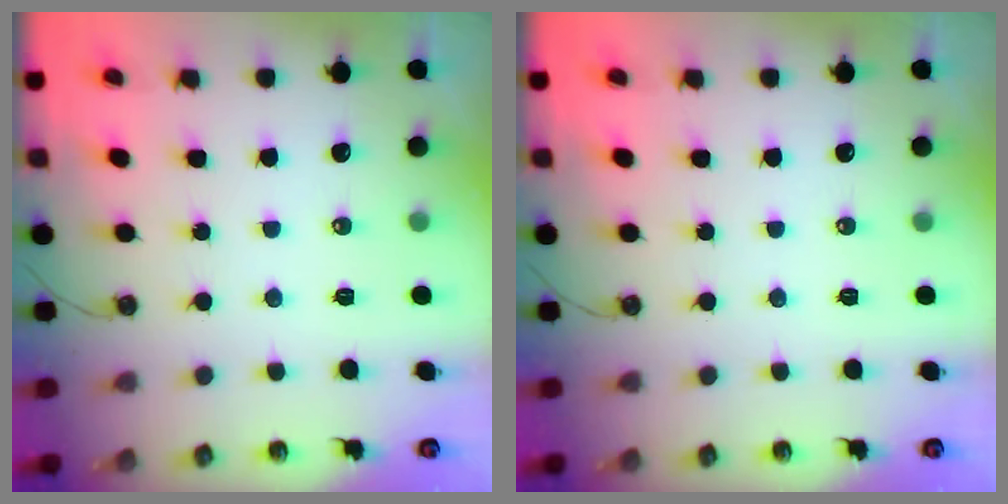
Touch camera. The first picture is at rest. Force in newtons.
{"total": 0.0}